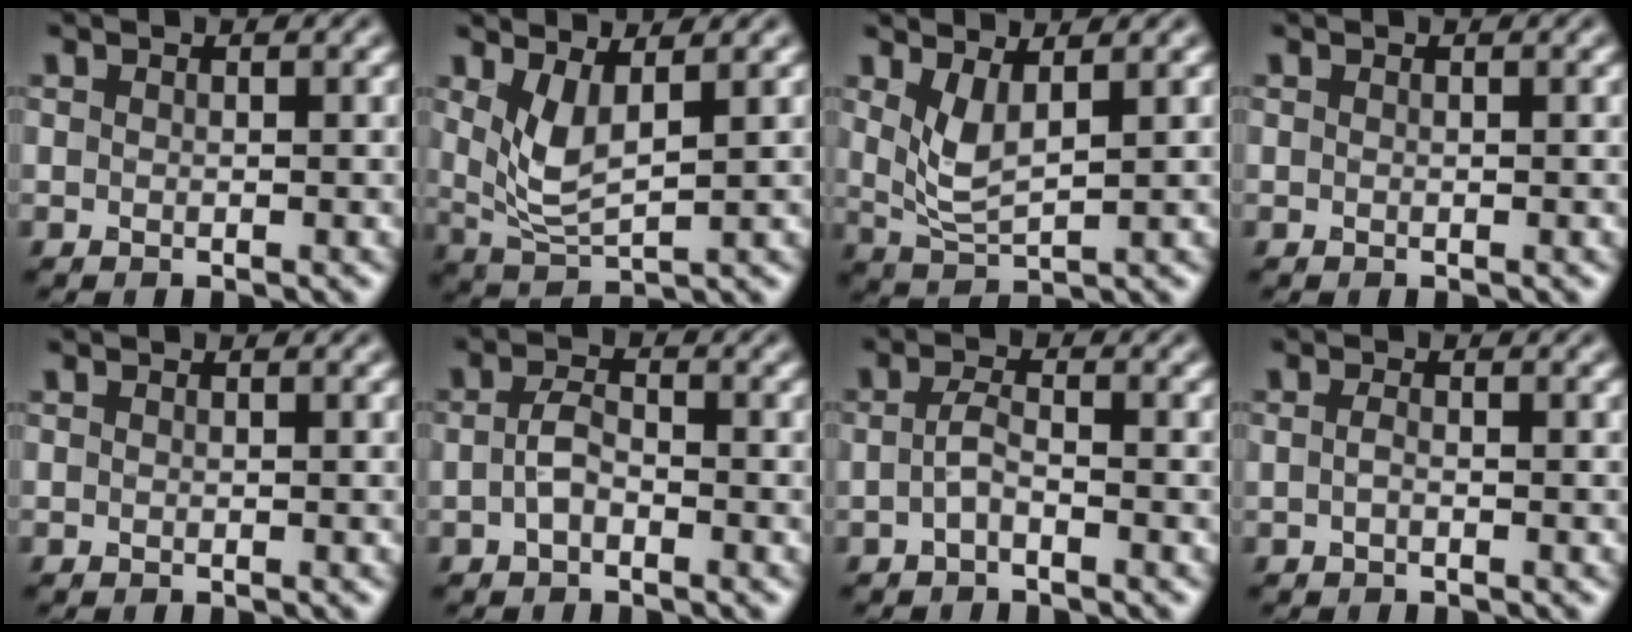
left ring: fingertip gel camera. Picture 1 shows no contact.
{"total": 3.4, "force": [1.4, 1.1, 3.0], "torque": [-0.072, -0.011, 0.034]}
{"total": 3.0, "force": [1.3, 0.9, 2.5], "torque": [-0.060, -0.010, 0.033]}
{"total": 0.0}
{"total": 0.0}
{"total": 2.1, "force": [-0.6, 1.1, 1.6], "torque": [-0.036, 0.006, -0.017]}
{"total": 1.6, "force": [-0.6, 0.5, 1.4], "torque": [-0.032, 0.003, -0.016]}
{"total": 0.8, "force": [-0.2, 0.3, 0.7], "torque": [-0.018, -0.001, -0.006]}